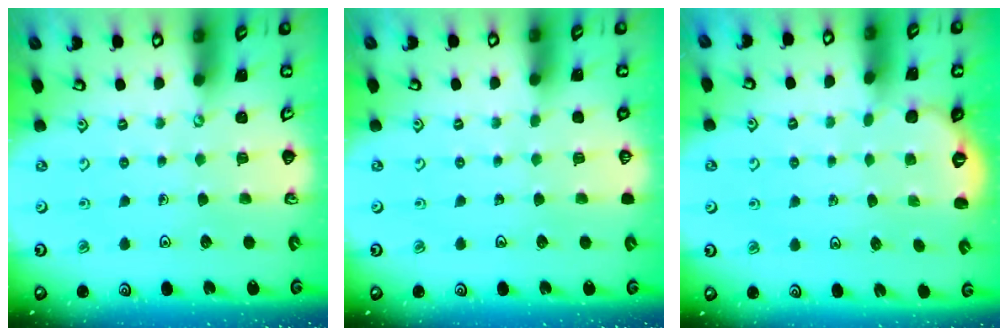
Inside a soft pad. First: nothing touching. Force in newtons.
{"total": 0.0}
{"total": 1.8, "press": 1.1, "slide": 1.4}